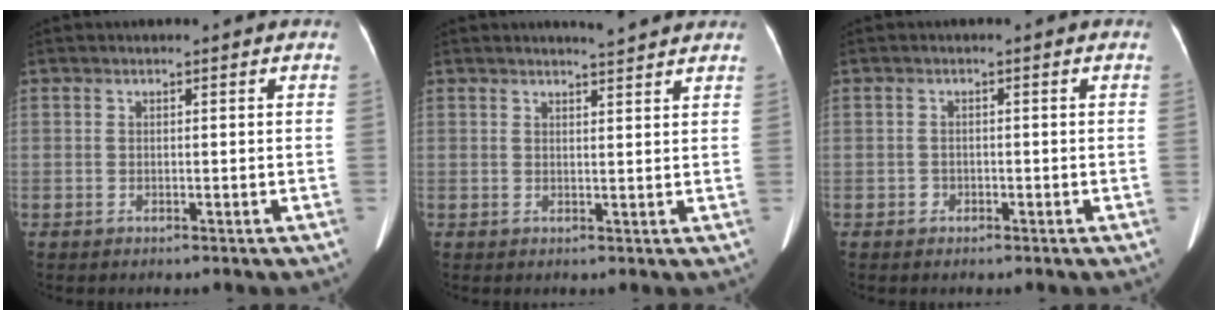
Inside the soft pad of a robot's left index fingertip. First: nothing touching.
{"total": 3.7, "force": [3.5, -0.2, 1.0], "torque": [-0.018, 0.001, 0.041]}
{"total": 1.0, "force": [-0.6, 0.8, 0.1], "torque": [0.000, 0.005, -0.013]}